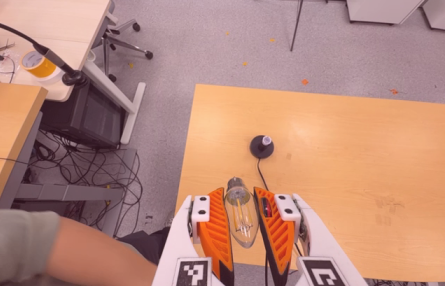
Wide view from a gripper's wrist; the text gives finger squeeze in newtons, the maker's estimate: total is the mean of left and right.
{"total": 17.8, "left": 19.0, "right": 16.6}